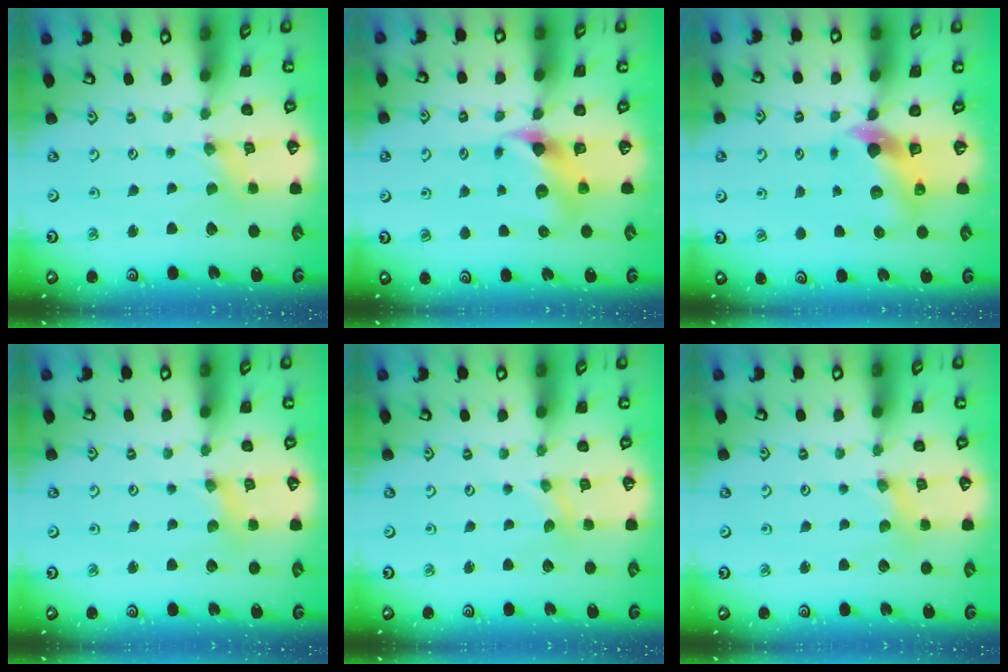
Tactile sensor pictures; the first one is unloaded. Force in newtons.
{"total": 7.3, "press": 7.2, "slide": 0.9}
{"total": 7.5, "press": 7.5, "slide": 0.8}
{"total": 1.5, "press": 1.5, "slide": 0.1}
{"total": 0.0}
{"total": 1.5, "press": 1.5, "slide": 0.1}